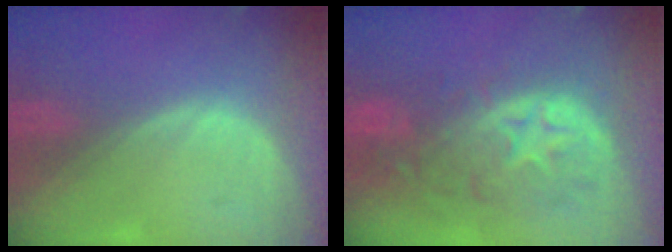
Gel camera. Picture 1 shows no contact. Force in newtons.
{"total": 11.9, "press": 10.1, "slide": 6.3}